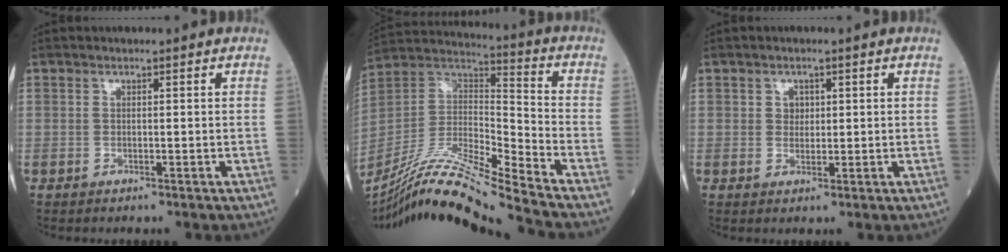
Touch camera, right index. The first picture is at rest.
{"total": 17.8, "force": [-15.5, -1.7, 8.7], "torque": [-0.167, 0.011, -0.288]}
{"total": 1.7, "force": [0.5, 1.4, 0.8], "torque": [-0.008, -0.001, 0.007]}